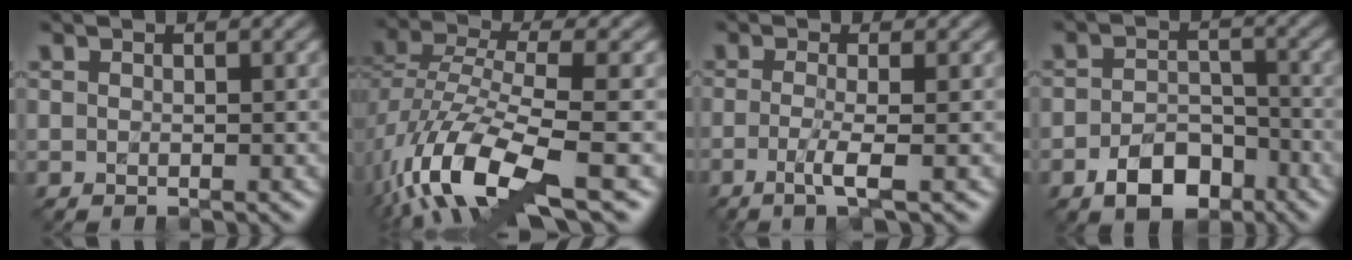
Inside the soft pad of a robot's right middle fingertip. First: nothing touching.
{"total": 10.4, "force": [-4.6, 3.8, 8.5], "torque": [-0.175, -0.001, -0.095]}
{"total": 3.3, "force": [-1.1, 0.8, 3.1], "torque": [-0.055, -0.005, -0.029]}
{"total": 4.5, "force": [-2.6, 2.6, 2.5], "torque": [-0.037, 0.001, -0.048]}